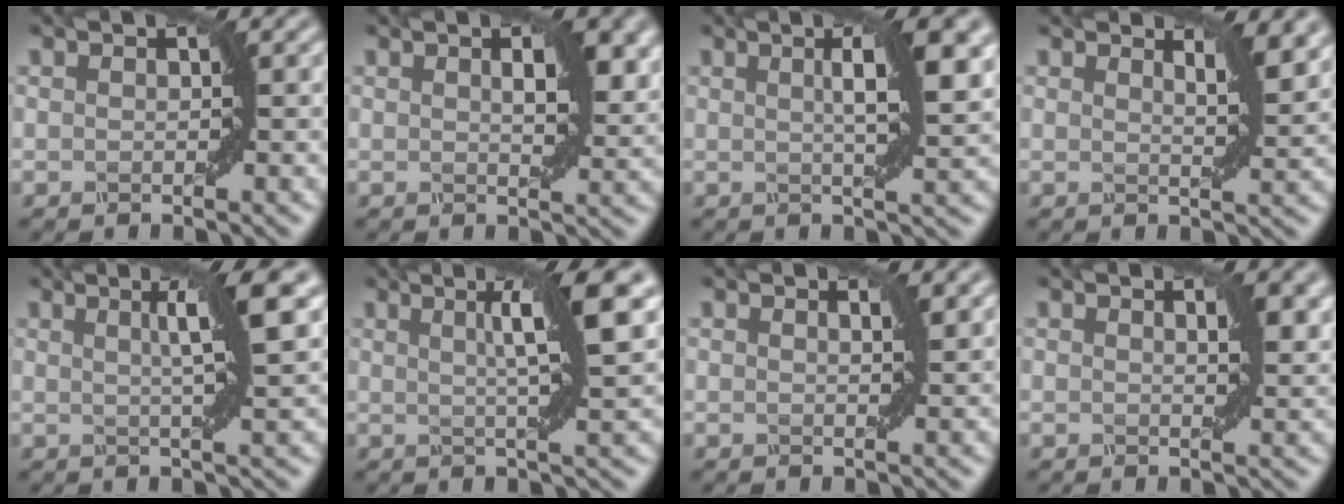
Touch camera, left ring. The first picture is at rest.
{"total": 4.0, "force": [1.5, 1.4, 3.4], "torque": [-0.053, 0.002, 0.026]}
{"total": 5.9, "force": [1.5, 1.4, 5.5], "torque": [-0.066, 0.012, 0.020]}
{"total": 3.0, "force": [2.1, 0.8, 2.0], "torque": [-0.024, -0.001, 0.032]}
{"total": 5.2, "force": [1.6, 0.8, 4.9], "torque": [-0.066, 0.009, 0.026]}
{"total": 6.6, "force": [2.1, 1.0, 6.1], "torque": [-0.080, 0.013, 0.031]}
{"total": 1.1, "force": [0.8, 0.3, 0.7], "torque": [-0.005, 0.001, 0.008]}
{"total": 2.4, "force": [1.1, 0.8, 2.0], "torque": [-0.021, 0.001, 0.020]}